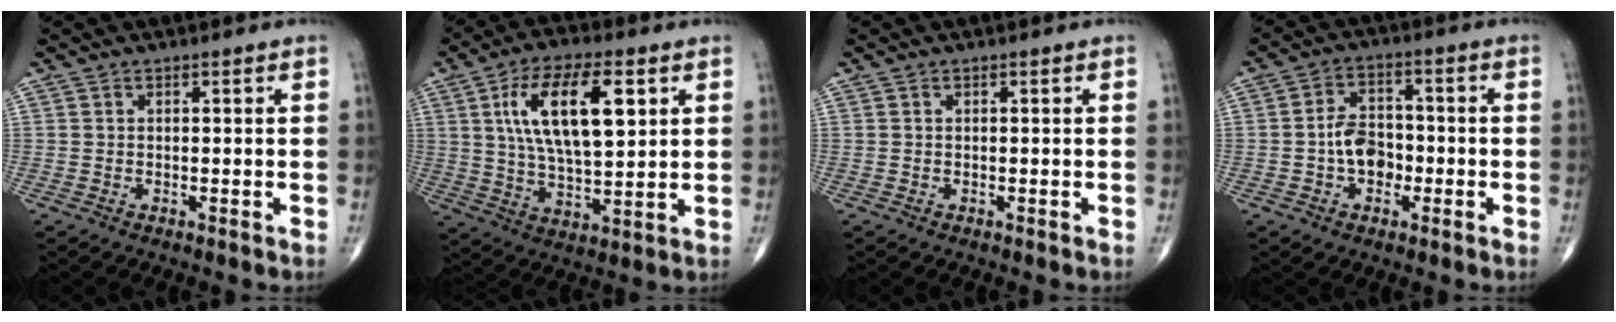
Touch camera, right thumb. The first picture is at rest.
{"total": 16.4, "force": [4.9, 6.8, 14.1], "torque": [-0.238, -0.008, 0.089]}
{"total": 0.0}
{"total": 7.1, "force": [-1.5, 5.0, 4.8], "torque": [-0.059, 0.023, -0.035]}